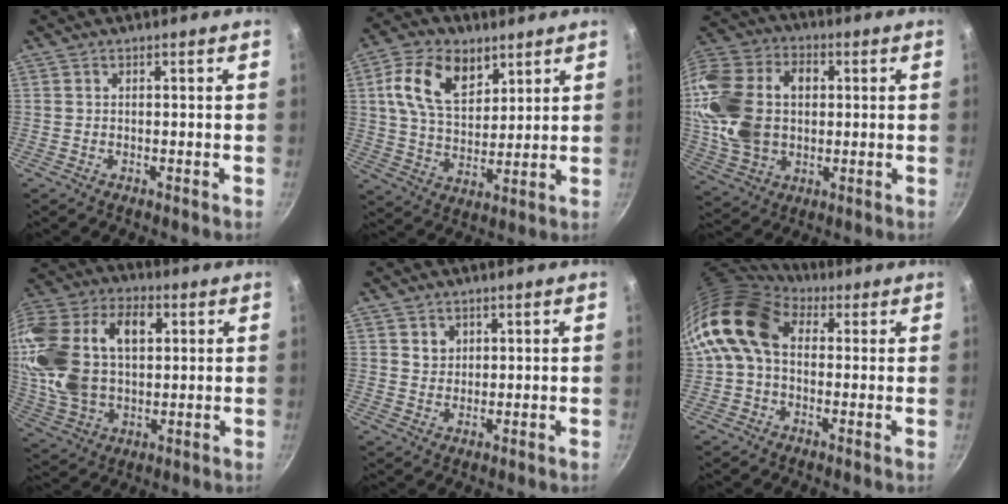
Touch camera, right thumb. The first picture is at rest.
{"total": 13.7, "force": [5.9, 8.7, 8.8], "torque": [-0.135, -0.017, 0.104]}
{"total": 21.3, "force": [1.6, 15.4, 14.5], "torque": [-0.276, 0.024, 0.031]}
{"total": 24.7, "force": [4.6, 16.0, 18.2], "torque": [-0.358, 0.021, 0.081]}
{"total": 2.7, "force": [1.2, 2.4, 0.8], "torque": [0.001, 0.001, 0.022]}
{"total": 12.7, "force": [1.9, 9.3, 8.4], "torque": [-0.136, 0.017, 0.013]}